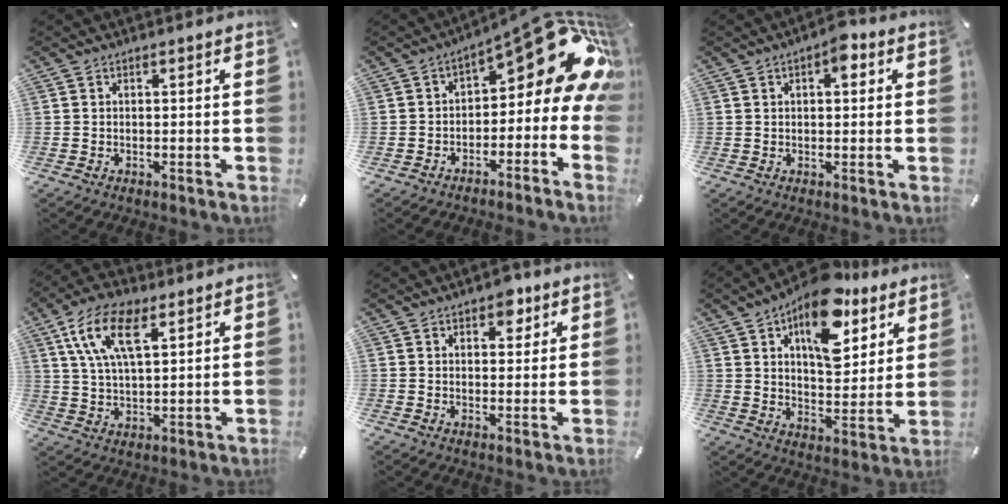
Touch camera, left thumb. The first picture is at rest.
{"total": 16.1, "force": [5.8, 7.5, 13.0], "torque": [-0.161, -0.040, 0.093]}
{"total": 4.5, "force": [1.8, 2.4, 3.3], "torque": [-0.038, 0.000, 0.023]}
{"total": 13.0, "force": [6.4, 6.2, 9.4], "torque": [-0.206, -0.004, 0.114]}
{"total": 4.6, "force": [2.9, 3.0, 2.0], "torque": [-0.008, -0.005, 0.043]}
{"total": 16.4, "force": [10.1, 8.7, 9.6], "torque": [-0.135, -0.055, 0.172]}